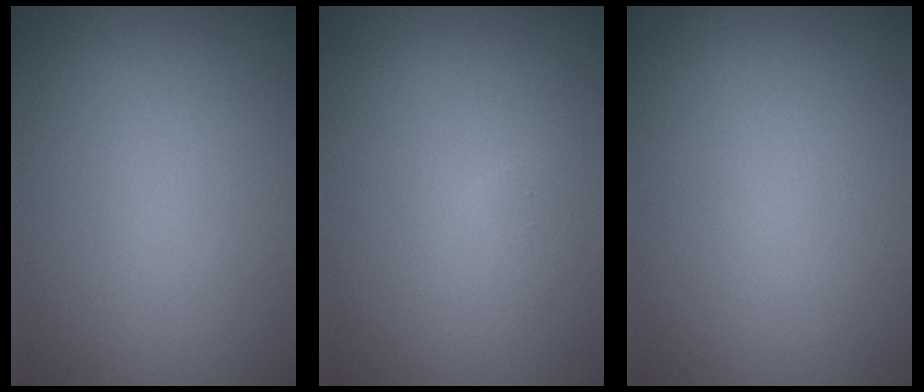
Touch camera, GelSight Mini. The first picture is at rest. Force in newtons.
{"total": 0.7, "press": 0.7, "slide": 0.0}
{"total": 0.0}